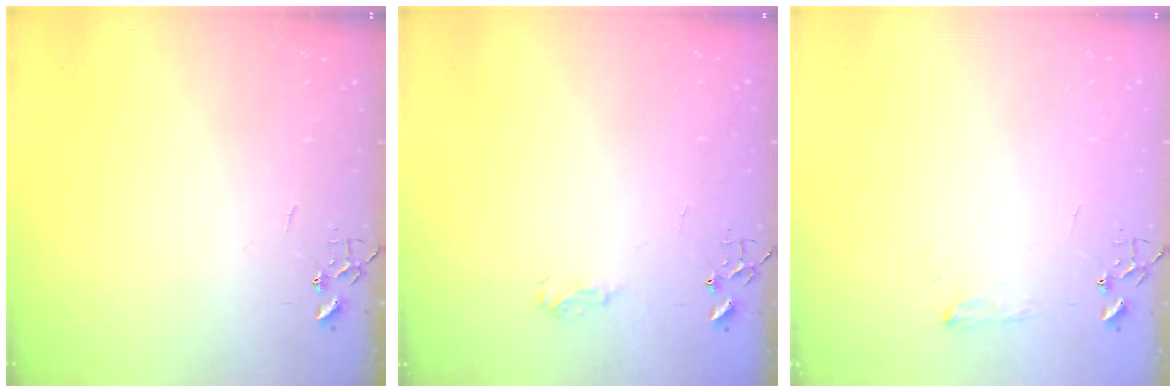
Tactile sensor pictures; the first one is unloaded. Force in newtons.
{"total": 7.1, "press": 7.1, "slide": 0.8}
{"total": 6.3, "press": 6.2, "slide": 0.8}